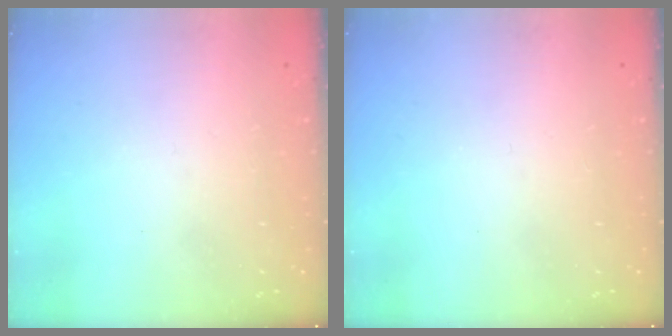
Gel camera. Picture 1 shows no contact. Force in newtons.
{"total": 0.0}